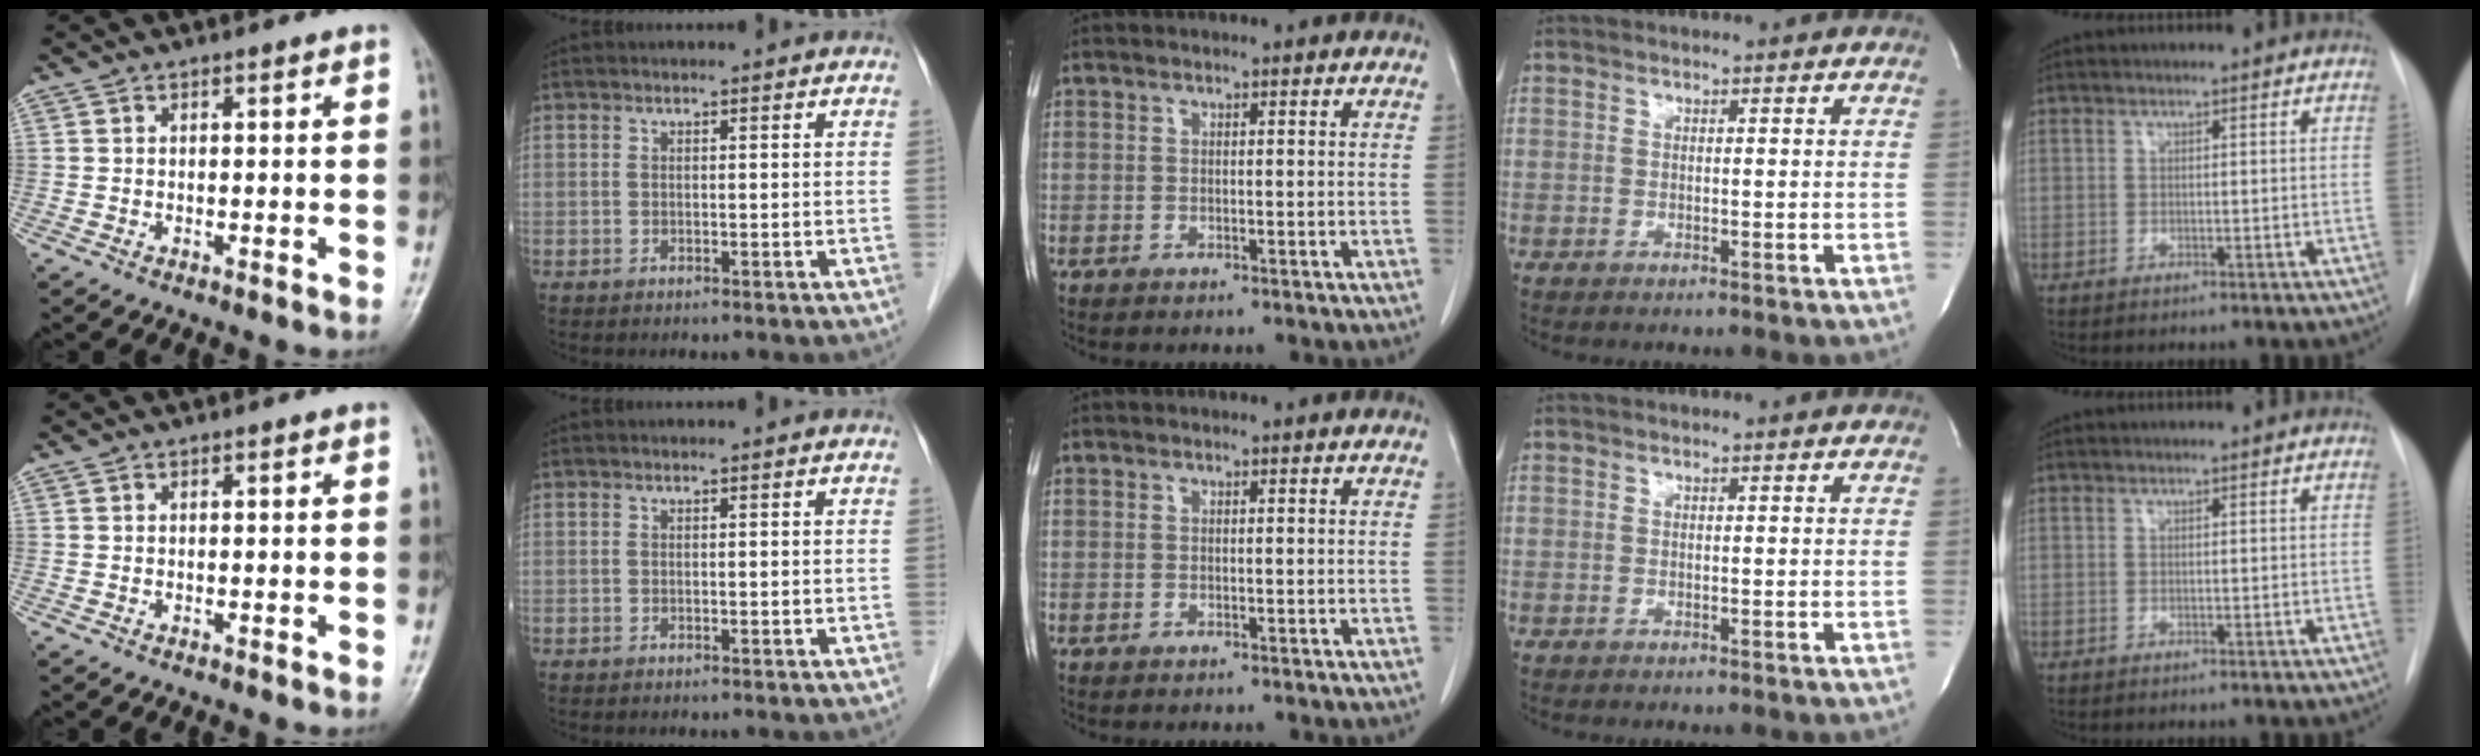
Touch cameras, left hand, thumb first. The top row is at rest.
{}